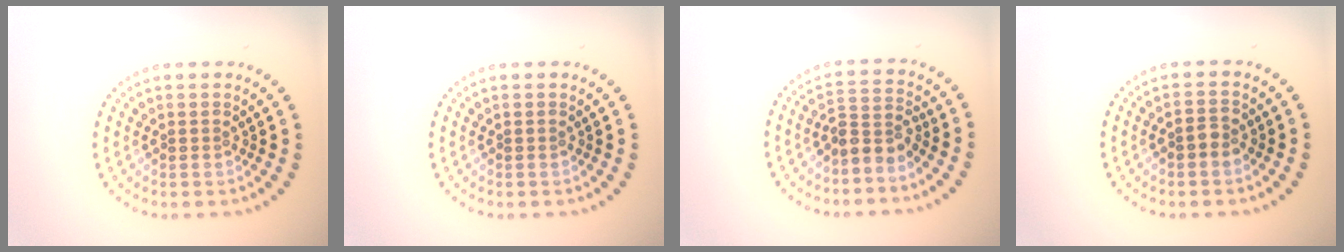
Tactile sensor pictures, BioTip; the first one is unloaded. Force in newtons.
{"total": 0.0}
{"total": 2.6, "press": 2.0, "slide": 1.7}
{"total": 1.6, "press": 1.5, "slide": 0.4}